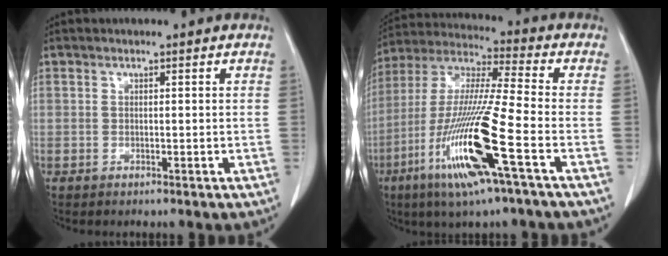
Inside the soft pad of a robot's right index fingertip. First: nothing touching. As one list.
[{"total": 17.9, "force": [-7.1, -0.1, 16.4], "torque": [-0.353, -0.028, -0.138]}]